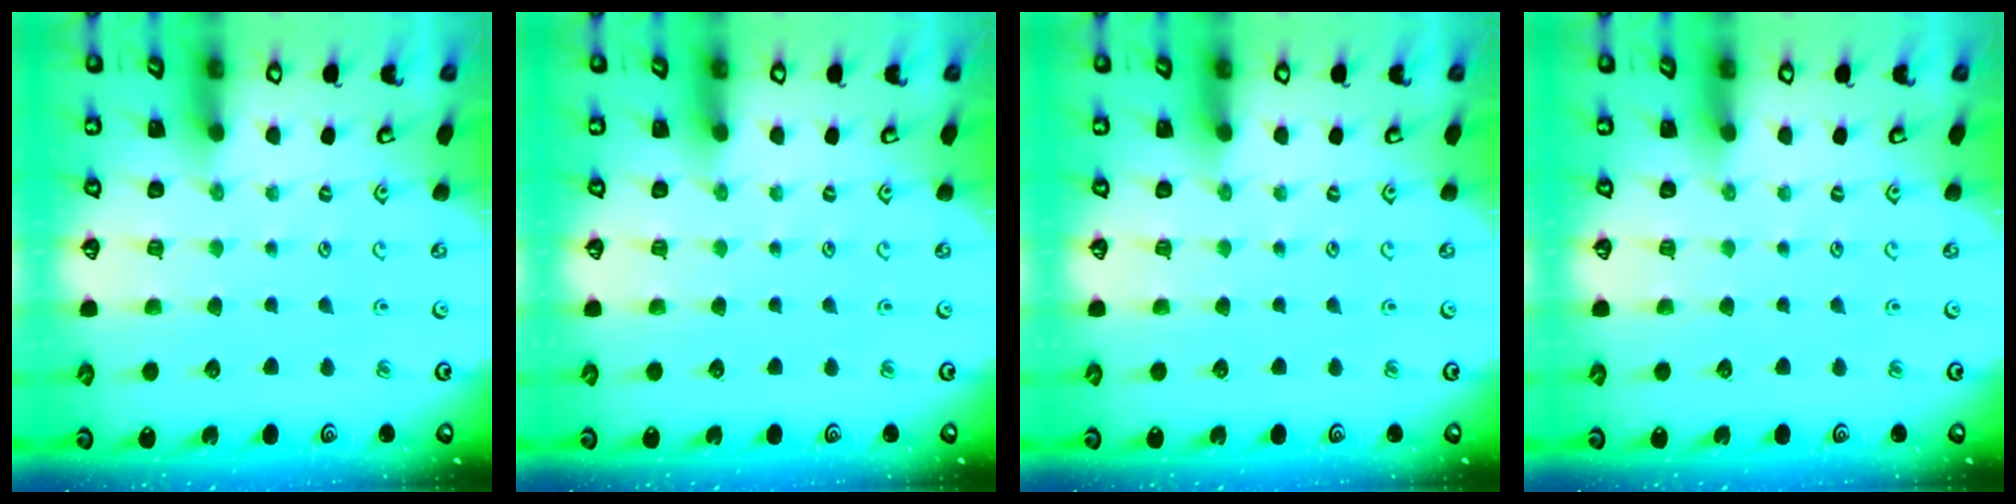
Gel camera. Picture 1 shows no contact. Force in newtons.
{"total": 0.0}
{"total": 0.0}
{"total": 0.0}